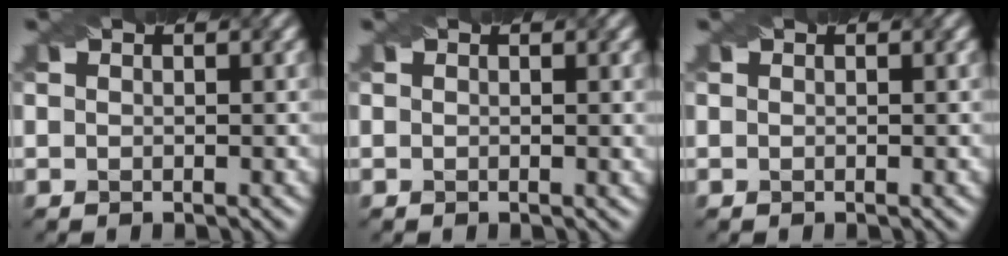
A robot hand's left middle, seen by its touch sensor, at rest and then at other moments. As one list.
[{"total": 0.6, "force": [0.2, 0.0, 0.6], "torque": [-0.006, 0.001, 0.003]}, {"total": 0.0}]